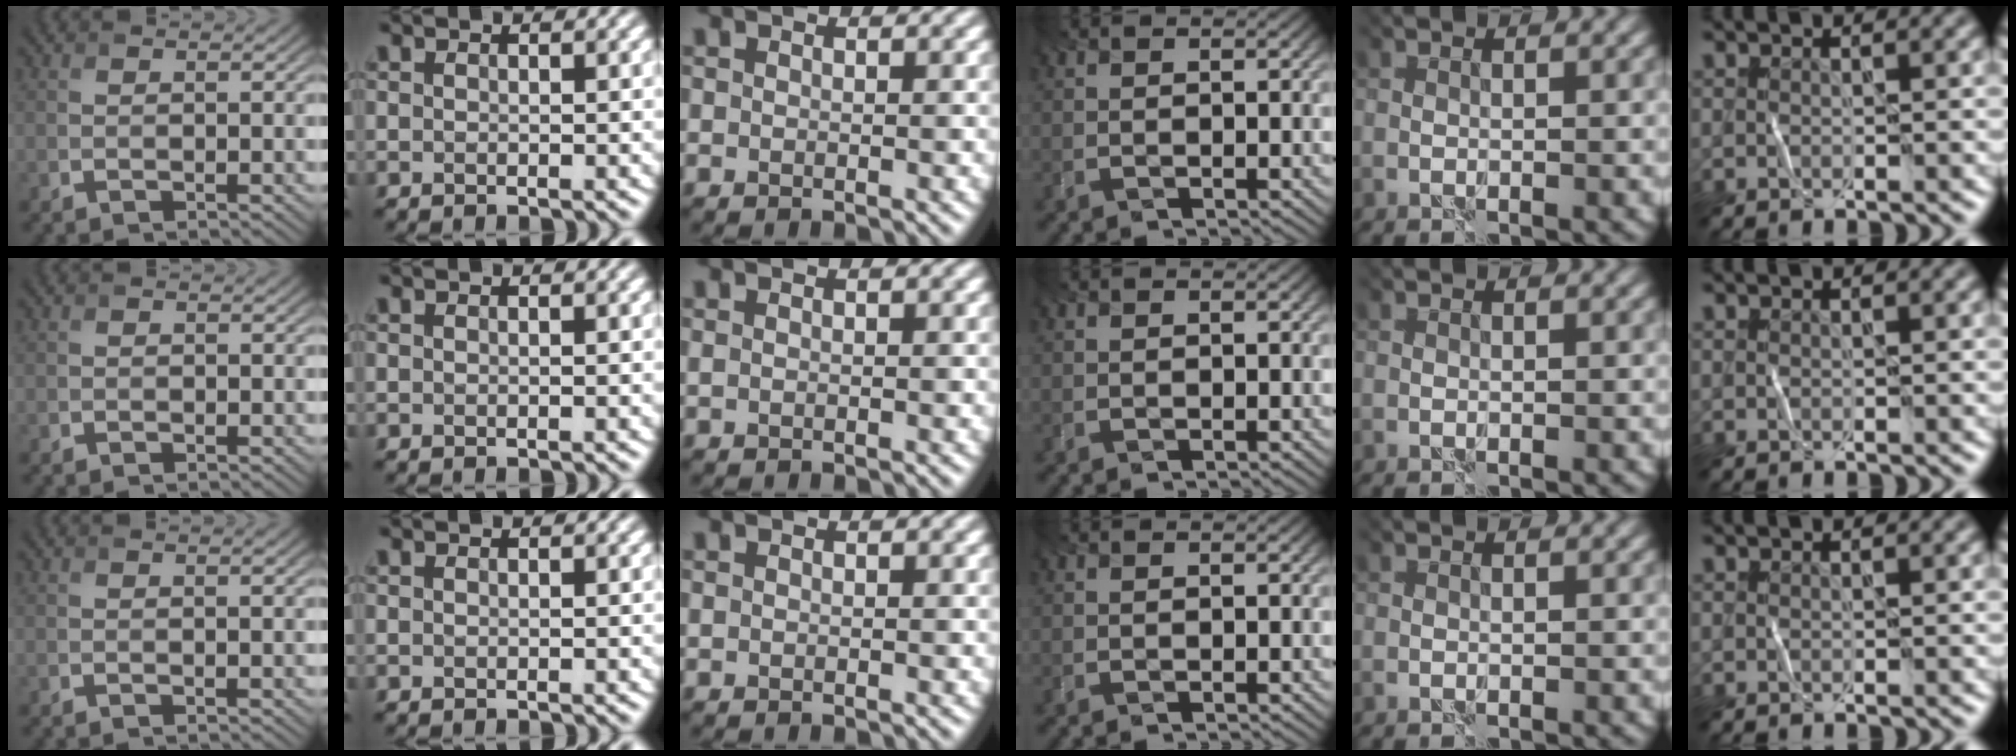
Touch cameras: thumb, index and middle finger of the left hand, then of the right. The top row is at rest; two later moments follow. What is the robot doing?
{"motion": "fold", "object": "bandana"}